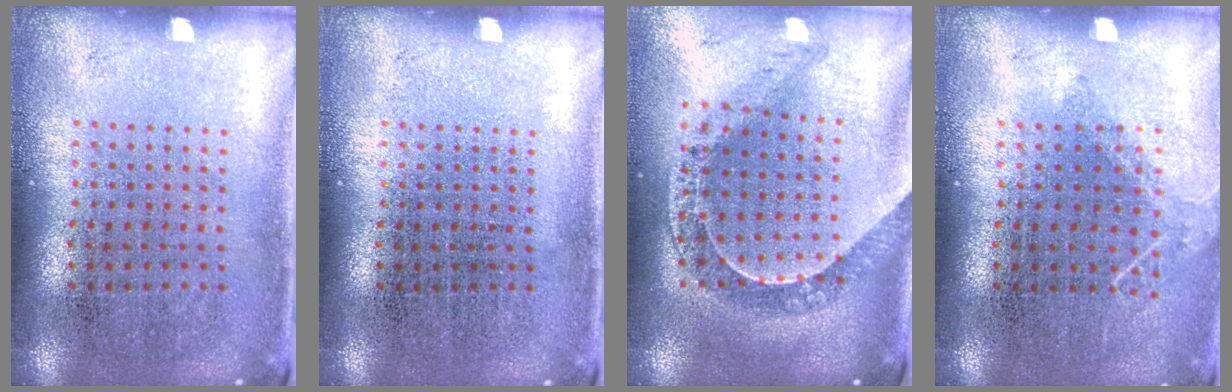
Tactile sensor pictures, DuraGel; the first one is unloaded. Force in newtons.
{"total": 0.0}
{"total": 1.2, "press": 1.1, "slide": 0.2}
{"total": 0.8, "press": 0.8, "slide": 0.2}